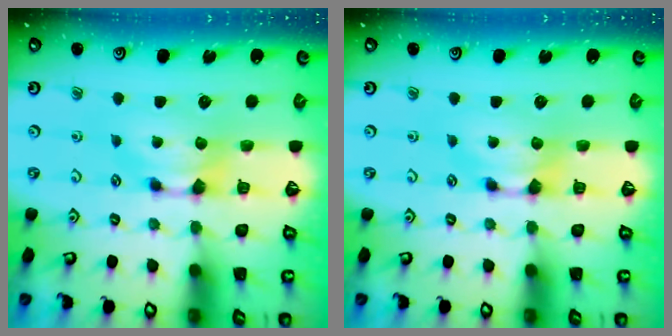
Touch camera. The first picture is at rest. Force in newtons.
{"total": 0.0}